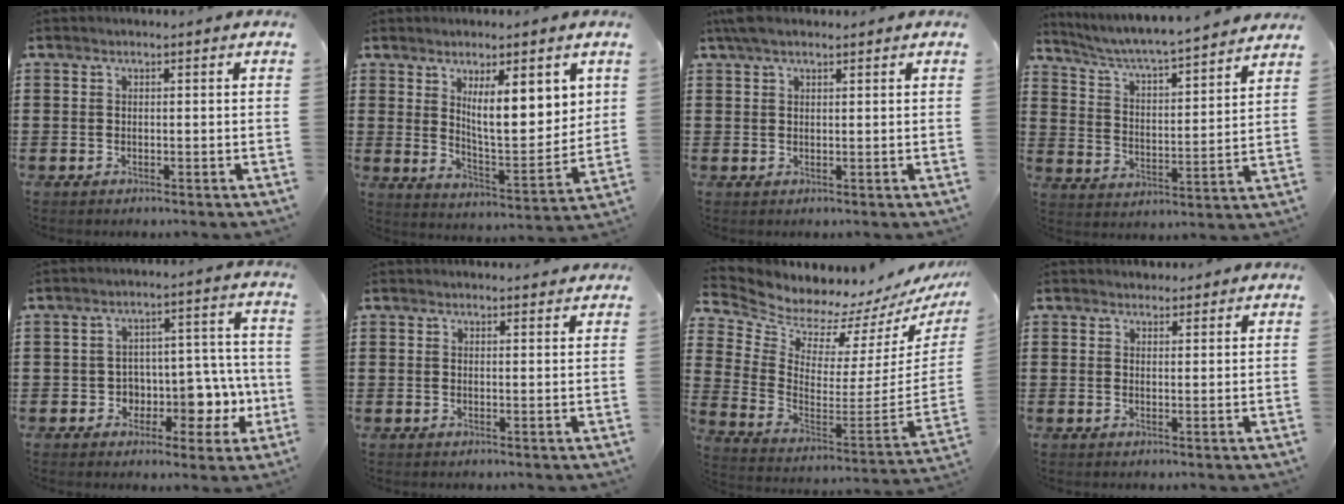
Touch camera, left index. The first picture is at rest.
{"total": 8.8, "force": [4.5, 2.6, 7.0], "torque": [-0.105, -0.030, 0.071]}
{"total": 2.6, "force": [1.9, 1.2, 1.3], "torque": [-0.029, 0.006, 0.037]}
{"total": 4.7, "force": [4.4, -0.6, 1.4], "torque": [-0.049, -0.039, 0.066]}
{"total": 6.4, "force": [-1.1, 5.5, 3.0], "torque": [-0.053, -0.003, -0.017]}
{"total": 1.2, "force": [1.2, 0.1, 0.1], "torque": [-0.005, 0.000, 0.024]}
{"total": 5.1, "force": [5.0, 1.1, 0.0], "torque": [-0.038, -0.069, 0.083]}
{"total": 1.6, "force": [1.5, 0.6, 0.1], "torque": [0.003, 0.002, 0.028]}